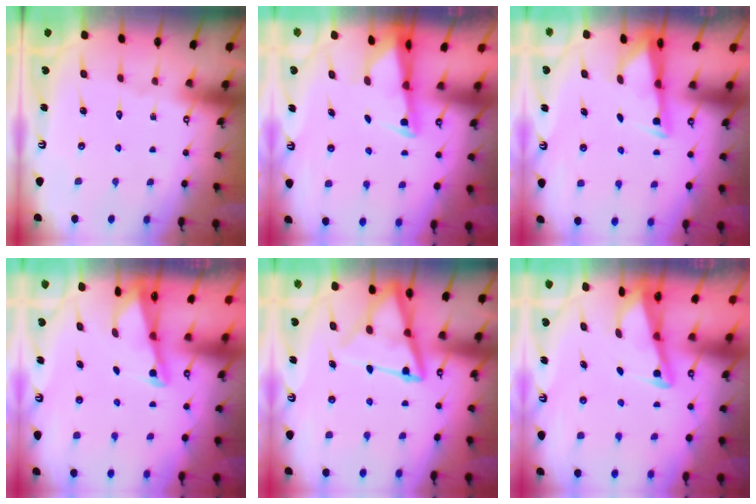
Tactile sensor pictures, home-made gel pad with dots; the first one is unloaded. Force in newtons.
{"total": 2.6, "press": 2.6, "slide": 0.5}
{"total": 2.9, "press": 2.9, "slide": 0.4}
{"total": 2.0, "press": 2.0, "slide": 0.2}
{"total": 11.8, "press": 11.7, "slide": 1.2}
{"total": 2.9, "press": 2.9, "slide": 0.3}